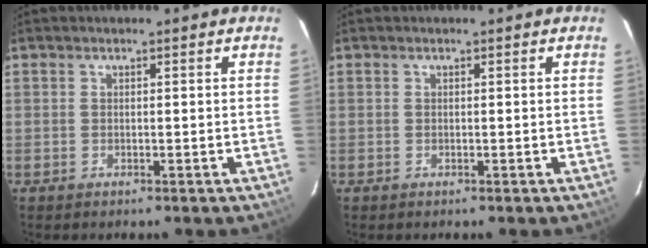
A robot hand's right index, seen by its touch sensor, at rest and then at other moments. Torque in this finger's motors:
{"motor_torque": [-0.02, 0.02, 0.00, 0.00]}